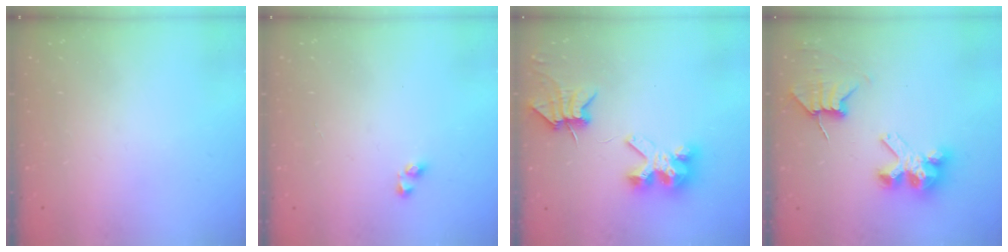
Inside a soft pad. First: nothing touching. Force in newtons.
{"total": 3.1, "press": 3.1, "slide": 0.2}
{"total": 7.0, "press": 7.0, "slide": 0.9}
{"total": 7.8, "press": 7.7, "slide": 1.0}